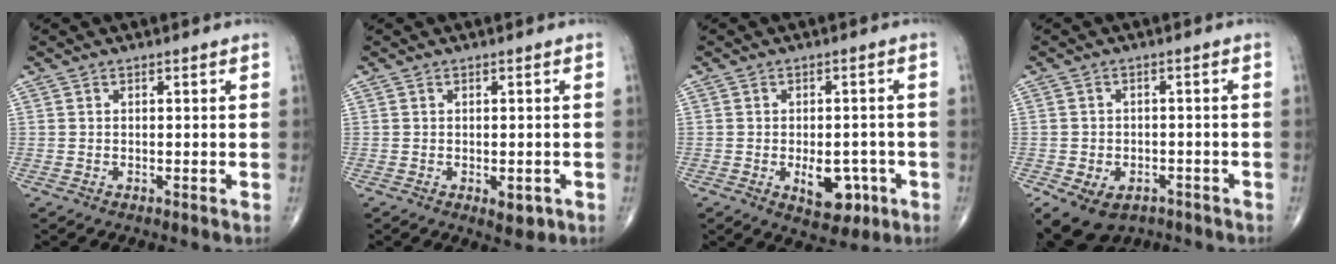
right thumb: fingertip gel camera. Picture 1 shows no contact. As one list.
[{"total": 2.9, "force": [-1.0, 1.6, 2.3], "torque": [-0.018, -0.002, -0.007]}, {"total": 7.3, "force": [-2.4, 4.3, 5.4], "torque": [-0.053, 0.010, -0.024]}, {"total": 10.3, "force": [-5.6, 7.3, 4.7], "torque": [-0.087, 0.028, -0.074]}]